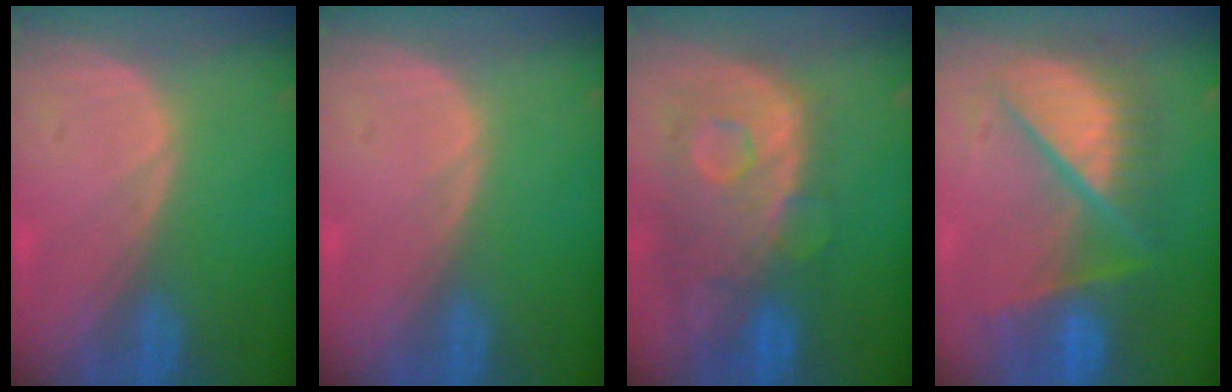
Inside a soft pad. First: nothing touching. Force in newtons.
{"total": 0.0}
{"total": 11.3, "press": 9.8, "slide": 5.7}
{"total": 10.6, "press": 10.5, "slide": 1.4}